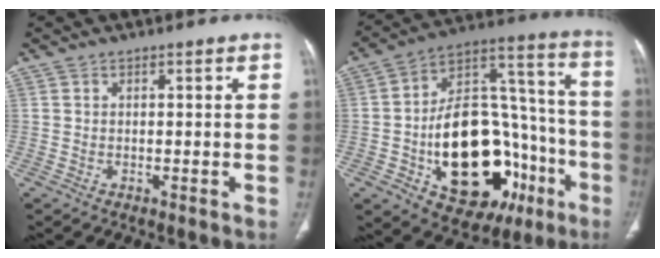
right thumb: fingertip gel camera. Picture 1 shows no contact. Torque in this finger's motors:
{"motor_torque": [3.47, 1.54, 2.10, -0.65, 0.59]}